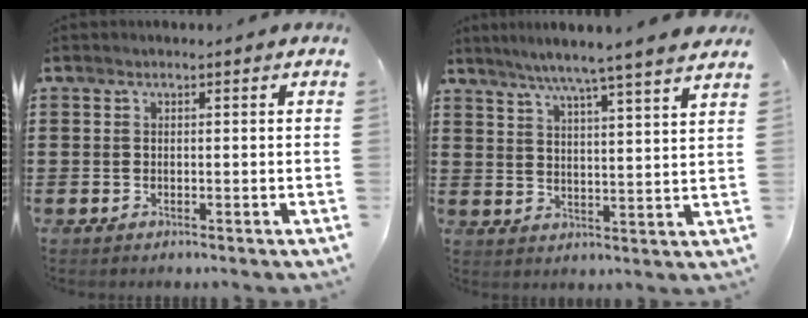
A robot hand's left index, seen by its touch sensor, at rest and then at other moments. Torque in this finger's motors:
{"motor_torque": [2.14, 0.00, 0.70, 0.17]}